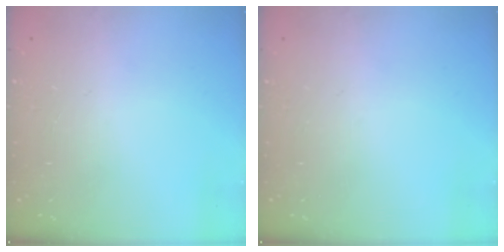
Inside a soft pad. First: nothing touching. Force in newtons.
{"total": 0.0}